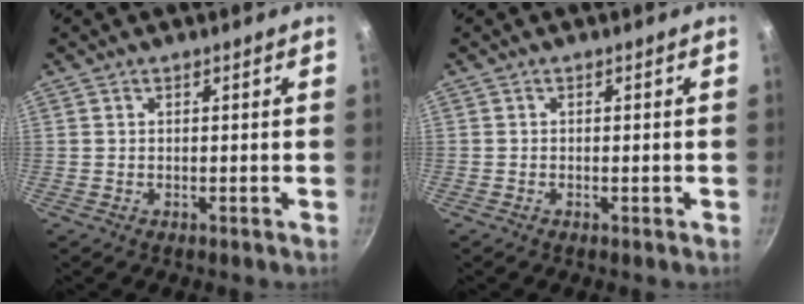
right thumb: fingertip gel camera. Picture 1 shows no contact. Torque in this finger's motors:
{"motor_torque": [1.26, 1.04, 1.08, -0.62, 0.39]}